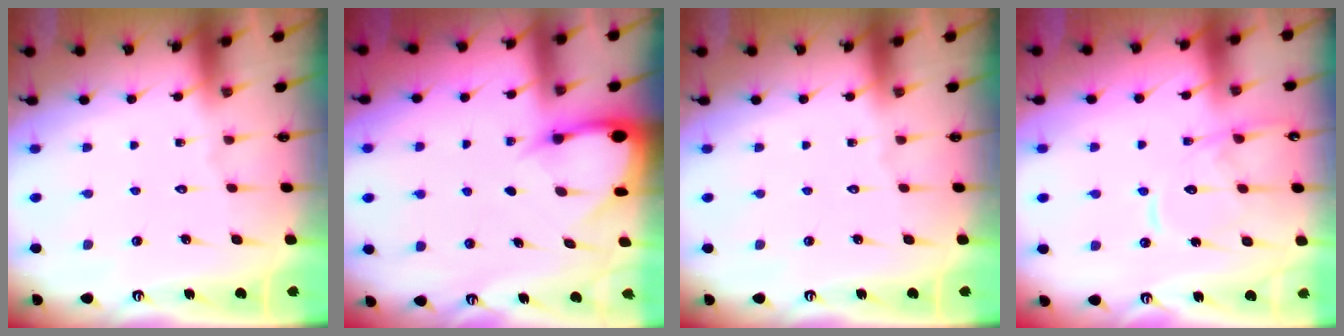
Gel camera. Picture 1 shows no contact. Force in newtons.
{"total": 3.1, "press": 3.1, "slide": 0.3}
{"total": 0.0}
{"total": 13.0, "press": 12.9, "slide": 1.3}